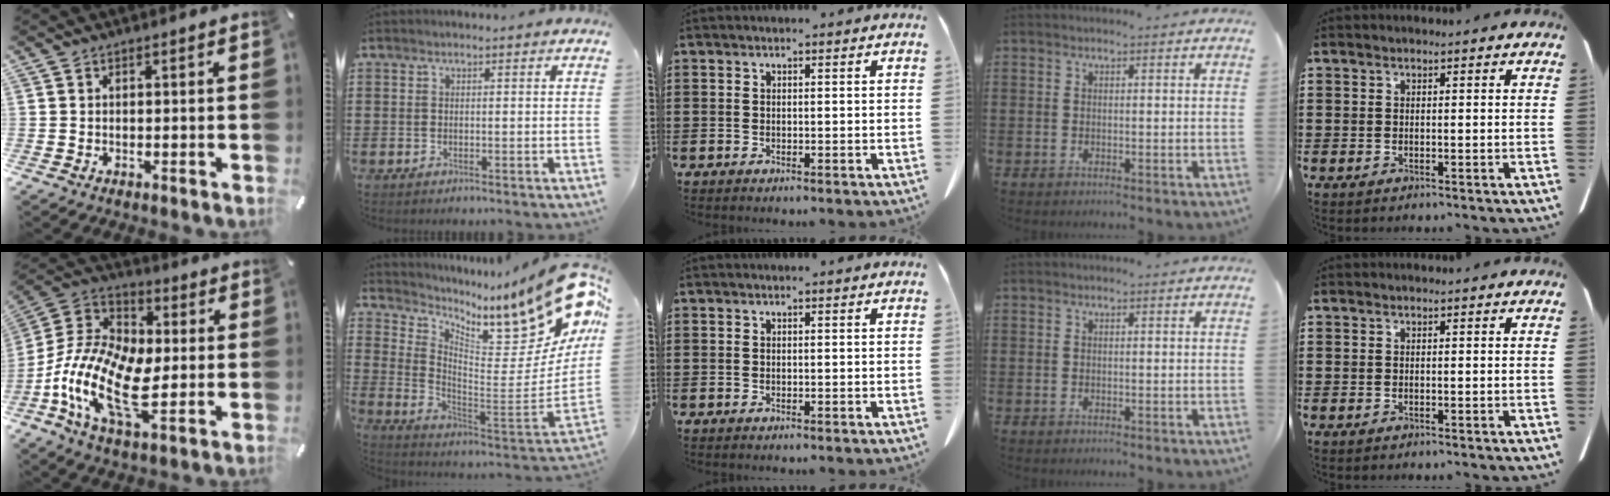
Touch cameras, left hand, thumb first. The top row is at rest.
{"thumb": {"total": 17.7, "force": [-4.9, 9.4, 14.2], "torque": [-0.321, -0.005, -0.095]}, "index": {"total": 15.6, "force": [10.5, 3.8, 10.9], "torque": [-0.148, -0.093, 0.158]}}